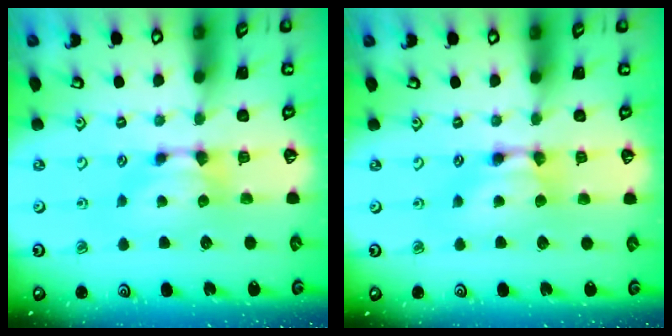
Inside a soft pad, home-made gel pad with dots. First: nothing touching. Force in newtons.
{"total": 1.7, "press": 1.7, "slide": 0.0}